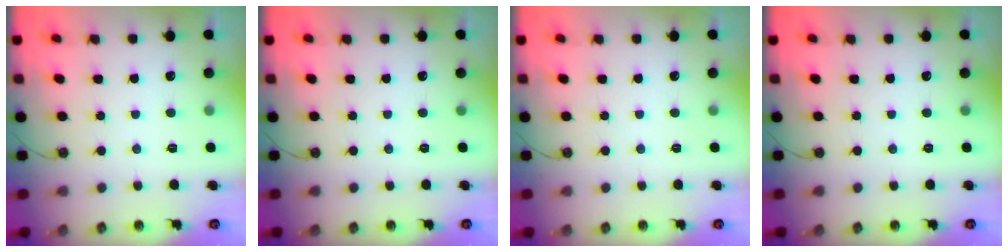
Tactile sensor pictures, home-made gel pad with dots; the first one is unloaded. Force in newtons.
{"total": 0.0}
{"total": 0.0}
{"total": 0.0}